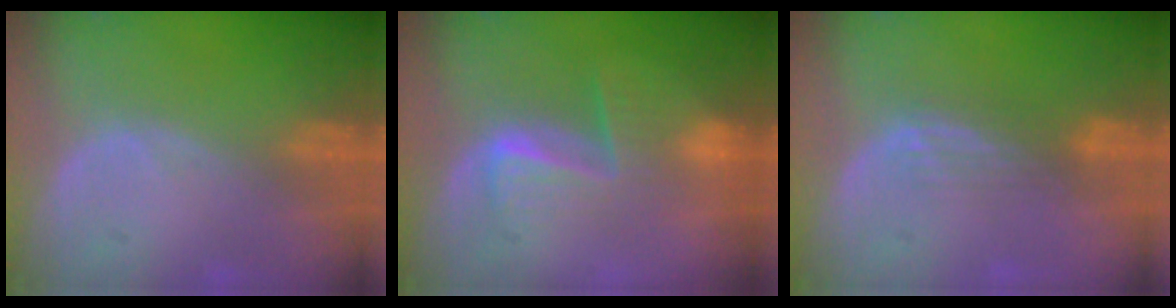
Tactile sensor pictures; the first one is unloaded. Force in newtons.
{"total": 6.5, "press": 6.3, "slide": 1.5}
{"total": 3.0, "press": 2.5, "slide": 1.6}